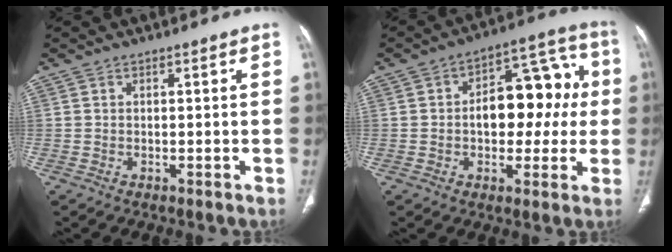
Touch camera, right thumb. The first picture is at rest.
{"total": 15.7, "force": [0.7, 9.5, 12.5], "torque": [-0.118, 0.048, 0.006]}